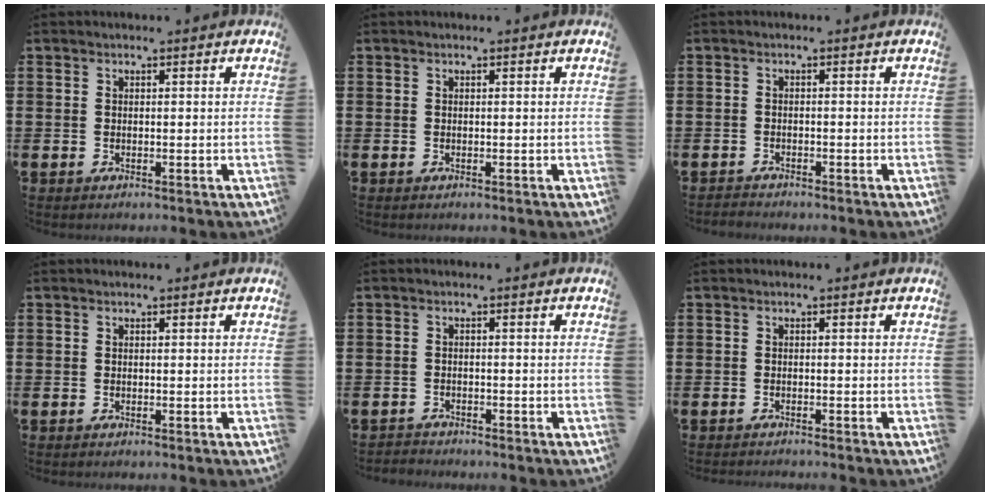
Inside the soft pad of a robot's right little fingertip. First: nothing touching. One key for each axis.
{"total": 0.0}
{"total": 0.9, "fx": -0.9, "fy": 0.1, "fz": -0.1, "tx": -0.001, "ty": 0.001, "tz": -0.019}
{"total": 0.0}
{"total": 1.1, "fx": -1.1, "fy": 0.1, "fz": -0.2, "tx": 0.000, "ty": 0.004, "tz": -0.024}
{"total": 0.6, "fx": -0.6, "fy": -0.1, "fz": 0.0, "tx": 0.000, "ty": -0.002, "tz": -0.013}